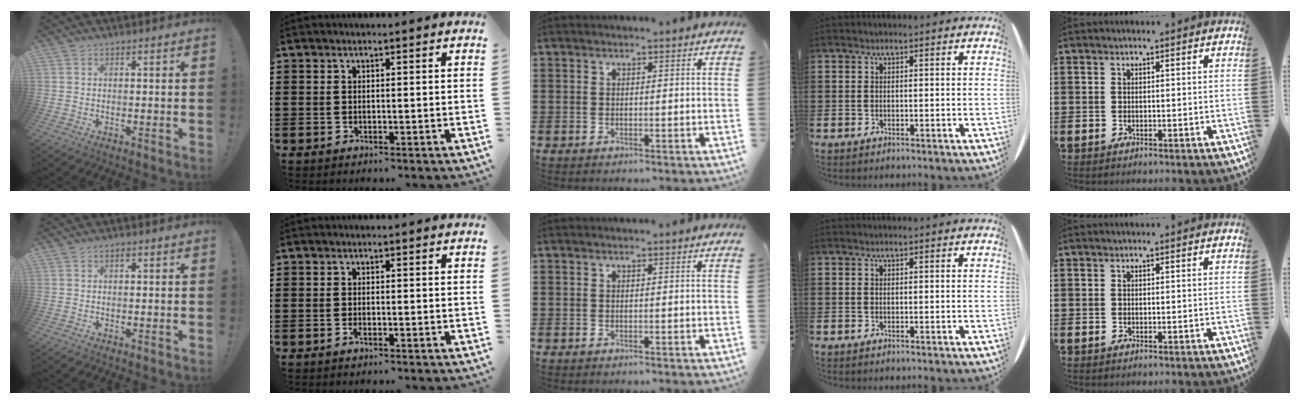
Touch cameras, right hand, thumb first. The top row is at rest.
{"thumb": {"total": 0.6, "force": [0.3, 0.4, 0.3], "torque": [-0.004, 0.001, 0.004]}, "index": {"total": 0.7, "force": [-0.5, 0.2, 0.4], "torque": [-0.011, -0.003, -0.008]}}